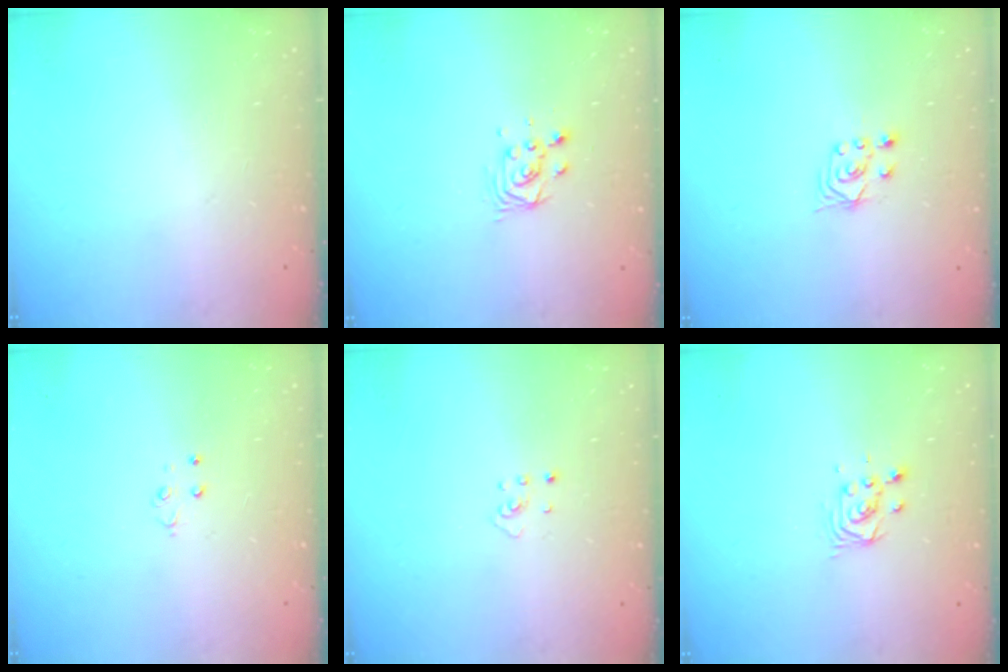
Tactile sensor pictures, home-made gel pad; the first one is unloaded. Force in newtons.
{"total": 4.1, "press": 4.1, "slide": 0.4}
{"total": 3.0, "press": 2.8, "slide": 0.9}
{"total": 2.8, "press": 2.8, "slide": 0.3}
{"total": 2.5, "press": 2.4, "slide": 0.5}
{"total": 3.7, "press": 3.7, "slide": 0.3}